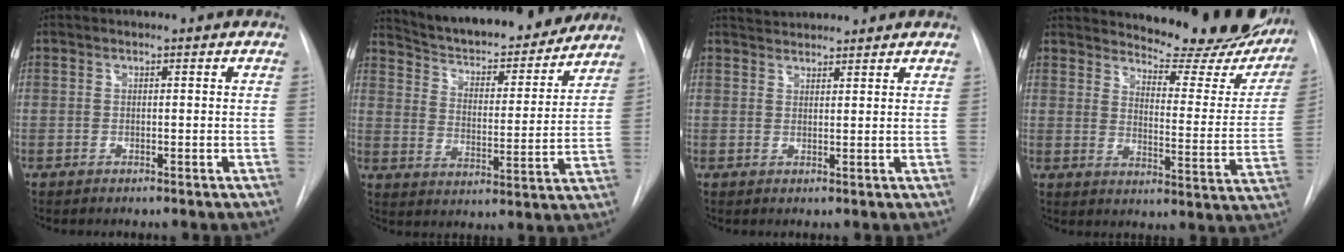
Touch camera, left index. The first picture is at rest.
{"total": 20.4, "force": [18.6, 4.4, 7.2], "torque": [-0.114, -0.012, 0.266]}
{"total": 3.2, "force": [3.2, 0.4, 0.3], "torque": [-0.010, 0.028, 0.057]}
{"total": 21.9, "force": [19.8, 5.3, 7.5], "torque": [-0.092, -0.087, 0.231]}